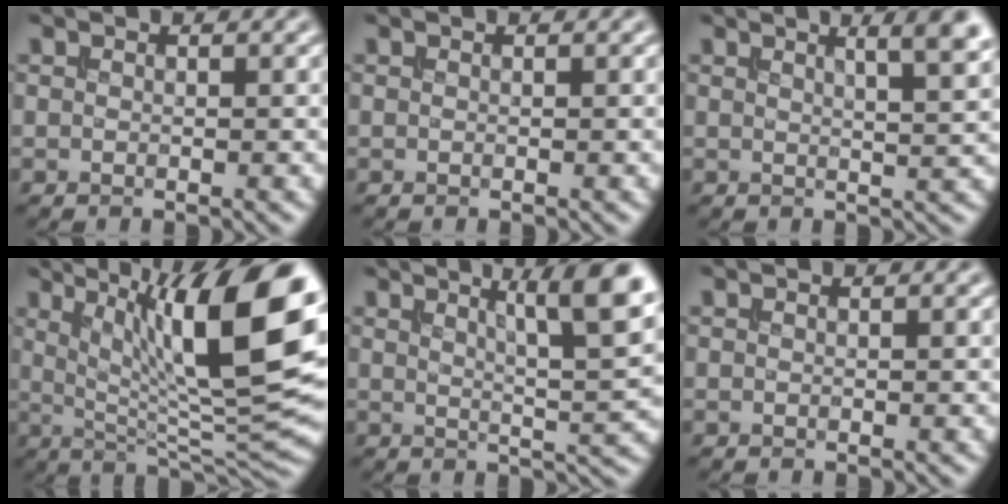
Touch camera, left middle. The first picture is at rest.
{"total": 0.0}
{"total": 5.3, "force": [3.0, 1.6, 4.1], "torque": [-0.026, 0.020, 0.020]}
{"total": 14.2, "force": [4.3, 3.9, 12.9], "torque": [-0.184, -0.002, 0.068]}
{"total": 7.8, "force": [3.9, 1.5, 6.6], "torque": [-0.072, 0.012, 0.055]}
{"total": 0.0}